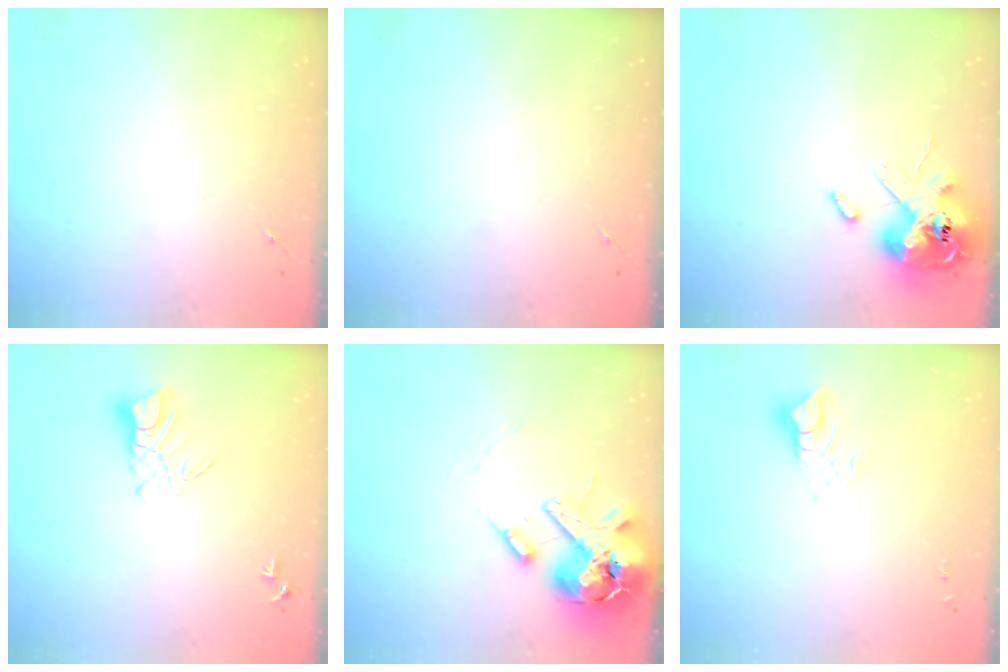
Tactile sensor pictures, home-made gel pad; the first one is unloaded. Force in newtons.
{"total": 0.0}
{"total": 13.8, "press": 13.6, "slide": 2.2}
{"total": 8.5, "press": 8.5, "slide": 0.9}
{"total": 16.2, "press": 16.0, "slide": 2.7}
{"total": 7.4, "press": 7.4, "slide": 0.8}